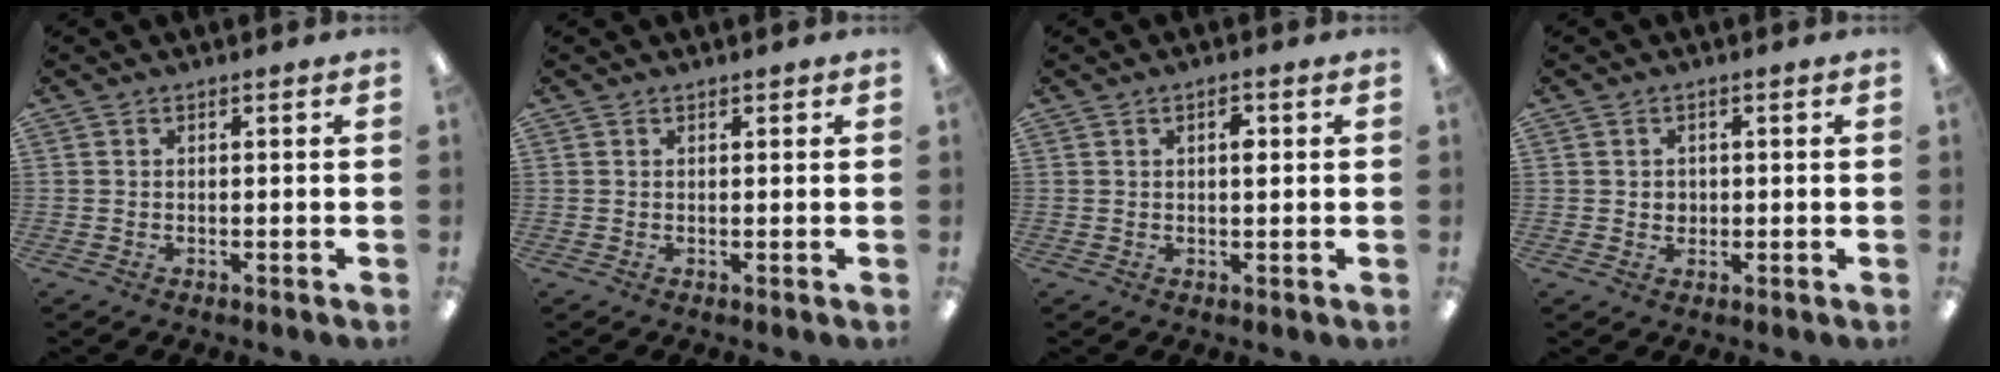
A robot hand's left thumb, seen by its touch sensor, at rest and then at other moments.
{"total": 0.7, "force": [0.5, 0.4, 0.2], "torque": [0.005, -0.003, 0.009]}
{"total": 2.8, "force": [1.0, 1.2, 2.3], "torque": [-0.032, 0.001, 0.012]}
{"total": 1.9, "force": [0.5, 1.8, 0.3], "torque": [0.000, 0.001, 0.005]}